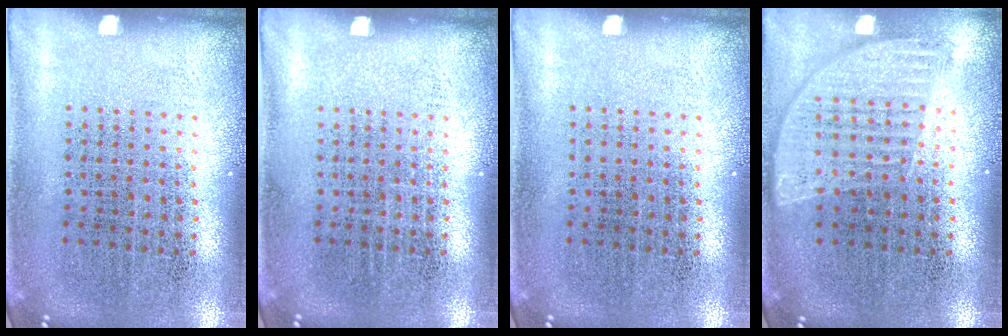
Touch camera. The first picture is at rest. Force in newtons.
{"total": 0.0}
{"total": 0.0}
{"total": 0.9, "press": 0.9, "slide": 0.2}